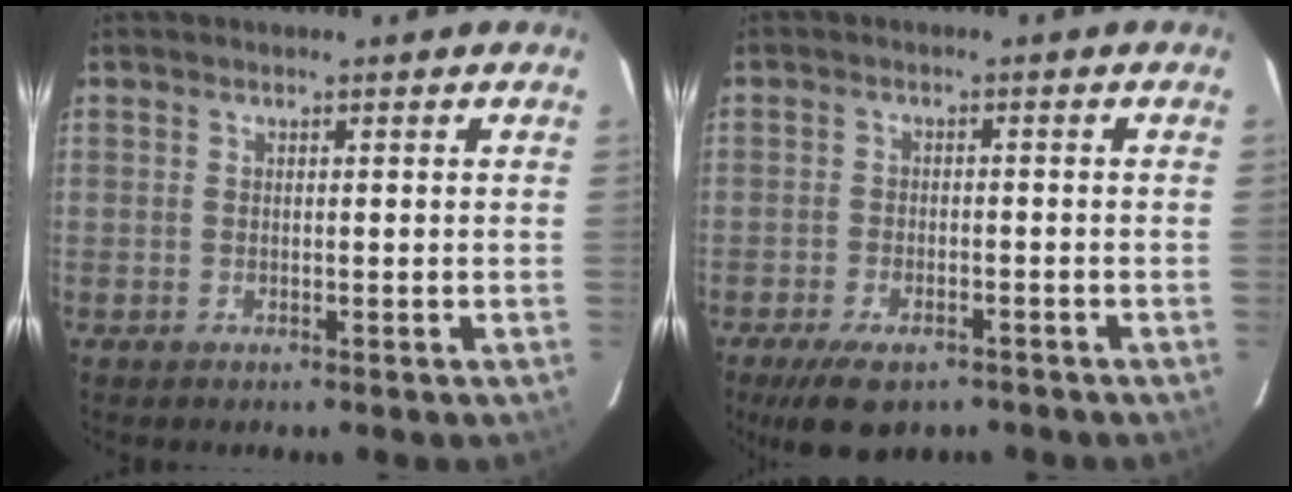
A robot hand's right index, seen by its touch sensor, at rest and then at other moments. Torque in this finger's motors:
{"motor_torque": [0.78, -0.61, 0.09, 0.04]}